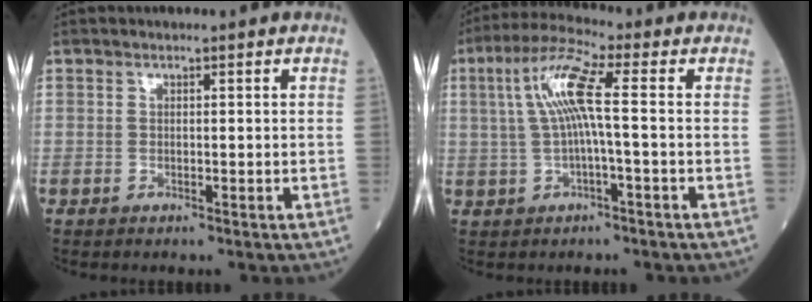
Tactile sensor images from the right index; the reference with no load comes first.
{"total": 8.1, "force": [0.9, 0.6, 8.1], "torque": [-0.167, 0.025, 0.015]}